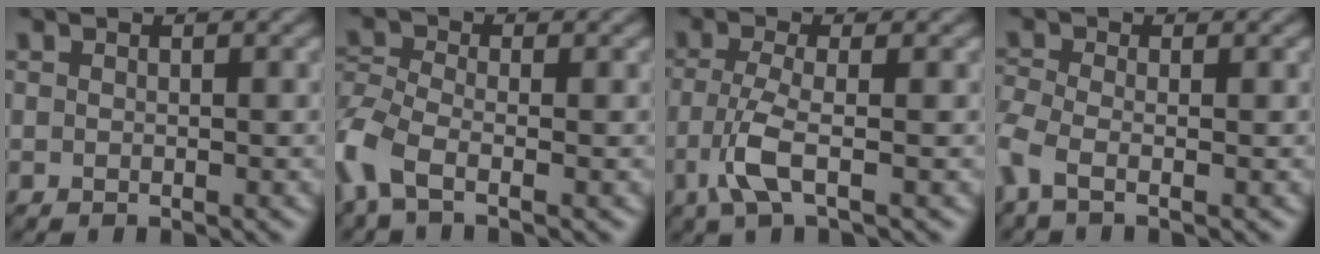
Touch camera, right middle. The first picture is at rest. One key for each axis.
{"total": 5.4, "fx": -2.8, "fy": 2.5, "fz": 3.9, "tx": -0.106, "ty": -0.010, "tz": -0.075}
{"total": 3.7, "fx": -1.4, "fy": 0.9, "fz": 3.3, "tx": -0.079, "ty": -0.002, "tz": -0.034}
{"total": 3.2, "fx": -1.6, "fy": 1.1, "fz": 2.6, "tx": -0.068, "ty": -0.014, "tz": -0.045}